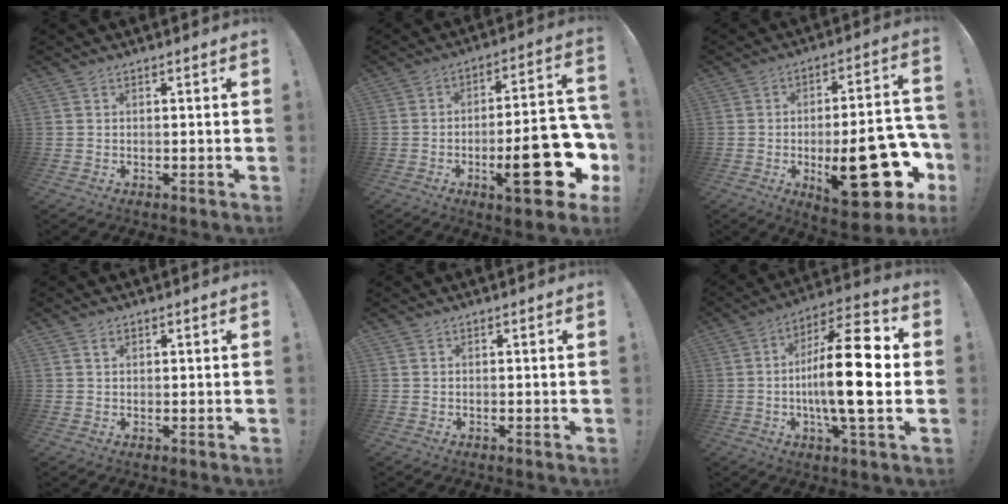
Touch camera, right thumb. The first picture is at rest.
{"total": 23.4, "force": [-7.5, 7.3, 20.9], "torque": [-0.287, 0.029, -0.104]}
{"total": 26.2, "force": [-7.9, 10.0, 22.9], "torque": [-0.310, 0.029, -0.104]}
{"total": 1.4, "force": [0.9, 0.7, 0.8], "torque": [-0.001, -0.005, 0.013]}
{"total": 0.0}
{"total": 21.0, "force": [-1.0, 5.7, 20.2], "torque": [-0.342, -0.002, -0.026]}